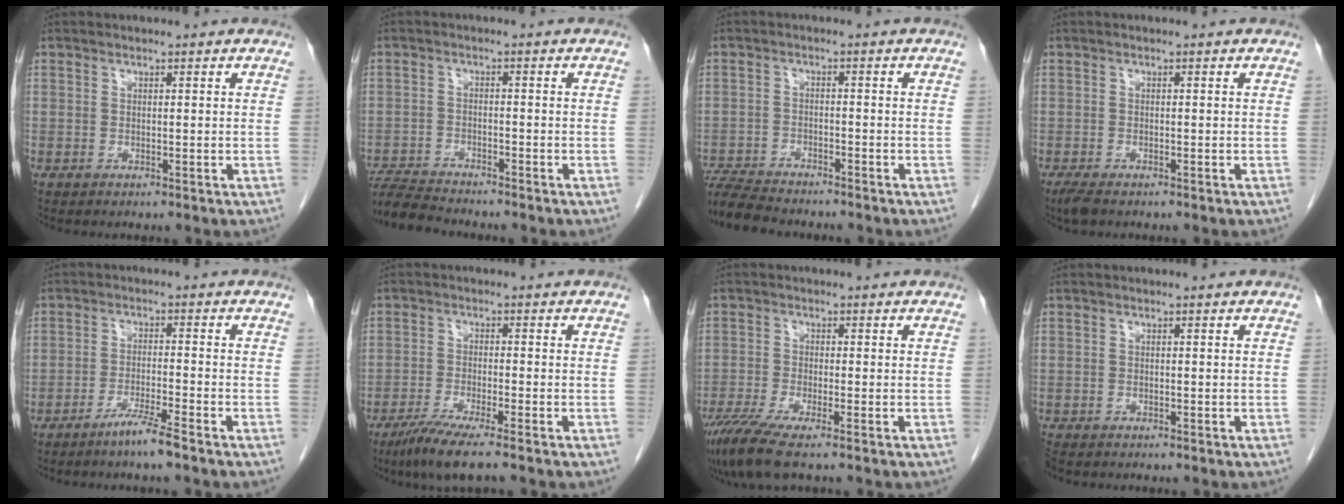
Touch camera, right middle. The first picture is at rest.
{"total": 6.2, "force": [-6.1, 0.0, 1.1], "torque": [-0.016, -0.013, -0.107]}
{"total": 8.0, "force": [-7.5, 1.0, 2.5], "torque": [-0.042, -0.014, -0.127]}
{"total": 2.3, "force": [-1.8, 0.7, 1.4], "torque": [-0.033, -0.007, -0.030]}
{"total": 4.4, "force": [-3.4, -0.5, 2.8], "torque": [-0.053, -0.008, -0.067]}
{"total": 6.5, "force": [-4.9, -0.3, 4.3], "torque": [-0.079, -0.019, -0.091]}
{"total": 6.7, "force": [-4.9, 0.2, 4.5], "torque": [-0.080, -0.020, -0.090]}
{"total": 1.9, "force": [-1.7, 0.8, 0.6], "torque": [-0.017, -0.005, -0.029]}